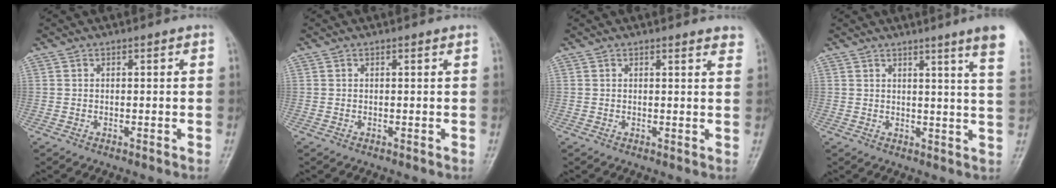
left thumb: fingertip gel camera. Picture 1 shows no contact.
{"total": 0.0}
{"total": 2.6, "force": [2.4, 0.4, 0.8], "torque": [-0.005, -0.013, 0.016]}
{"total": 9.7, "force": [6.4, -0.6, 7.3], "torque": [-0.085, -0.027, 0.061]}